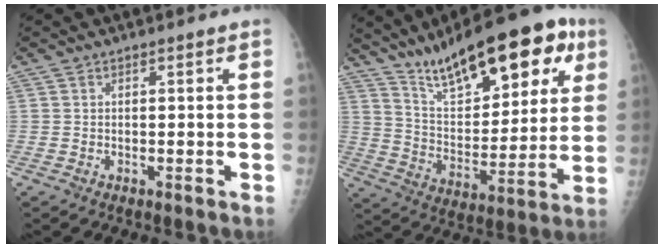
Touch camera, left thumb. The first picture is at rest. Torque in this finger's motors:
{"motor_torque": [0.54, 0.55, 1.54, -1.21, 0.18]}